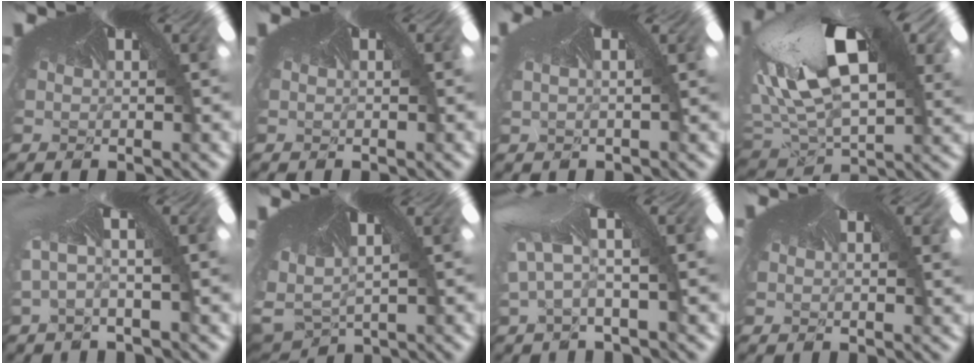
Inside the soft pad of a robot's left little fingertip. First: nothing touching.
{"total": 0.0}
{"total": 0.6, "force": [-0.5, -0.1, 0.3], "torque": [-0.021, 0.012, -0.004]}
{"total": 4.0, "force": [-2.2, 2.7, 2.1], "torque": [-0.083, -0.039, -0.021]}
{"total": 3.7, "force": [-2.7, -2.0, 1.5], "torque": [-0.033, -0.001, -0.026]}
{"total": 3.7, "force": [-3.2, 1.3, 1.4], "torque": [-0.068, -0.045, -0.014]}
{"total": 4.0, "force": [-2.8, -2.9, -0.2], "torque": [-0.007, -0.011, -0.024]}
{"total": 0.6, "force": [0.0, -0.2, -0.5], "torque": [0.000, 0.003, -0.004]}